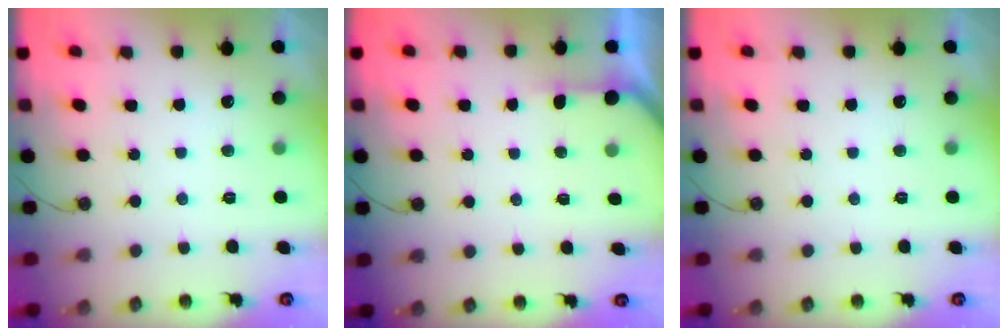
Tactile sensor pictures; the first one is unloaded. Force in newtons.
{"total": 2.5, "press": 2.5, "slide": 0.2}
{"total": 0.0}